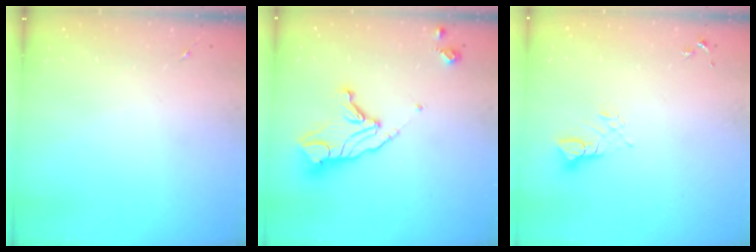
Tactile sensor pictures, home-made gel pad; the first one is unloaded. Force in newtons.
{"total": 14.3, "press": 14.3, "slide": 1.0}
{"total": 4.8, "press": 4.8, "slide": 0.2}